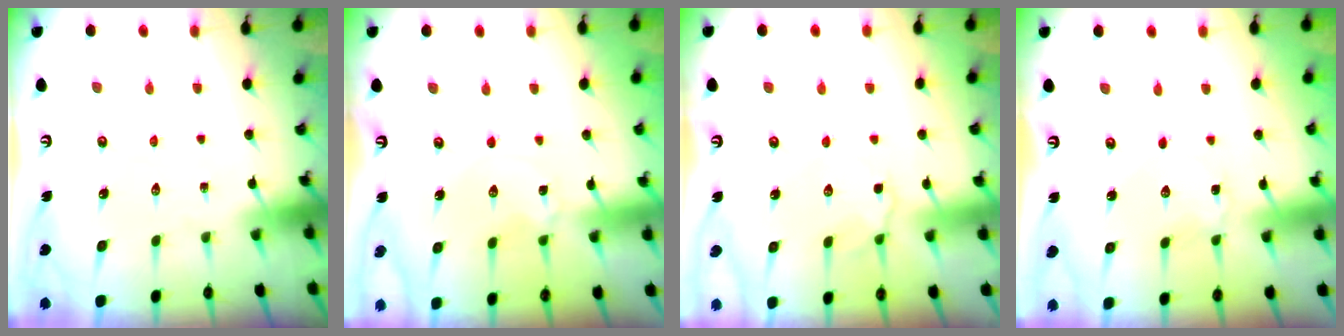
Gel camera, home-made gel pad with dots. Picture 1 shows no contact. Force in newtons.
{"total": 1.8, "press": 1.7, "slide": 0.3}
{"total": 3.3, "press": 3.2, "slide": 1.0}
{"total": 0.7, "press": 0.7, "slide": 0.1}